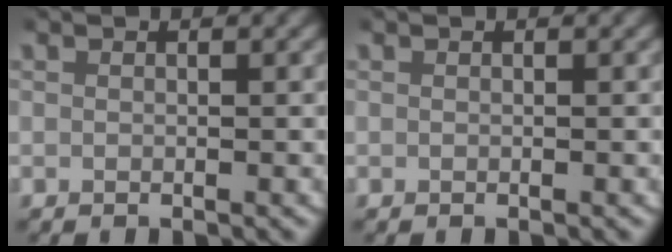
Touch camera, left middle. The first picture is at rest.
{"total": 0.0}